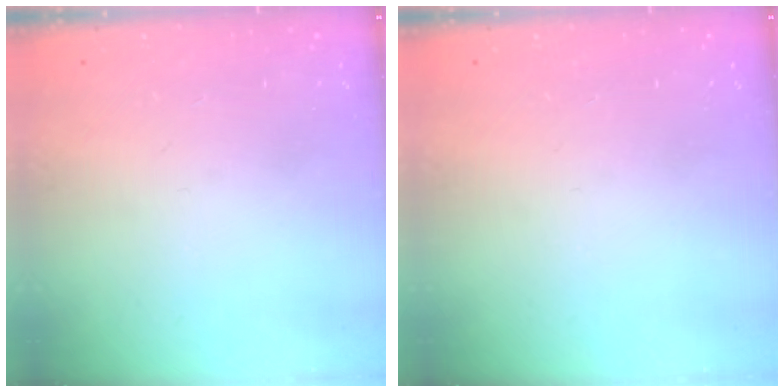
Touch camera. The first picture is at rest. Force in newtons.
{"total": 0.0}